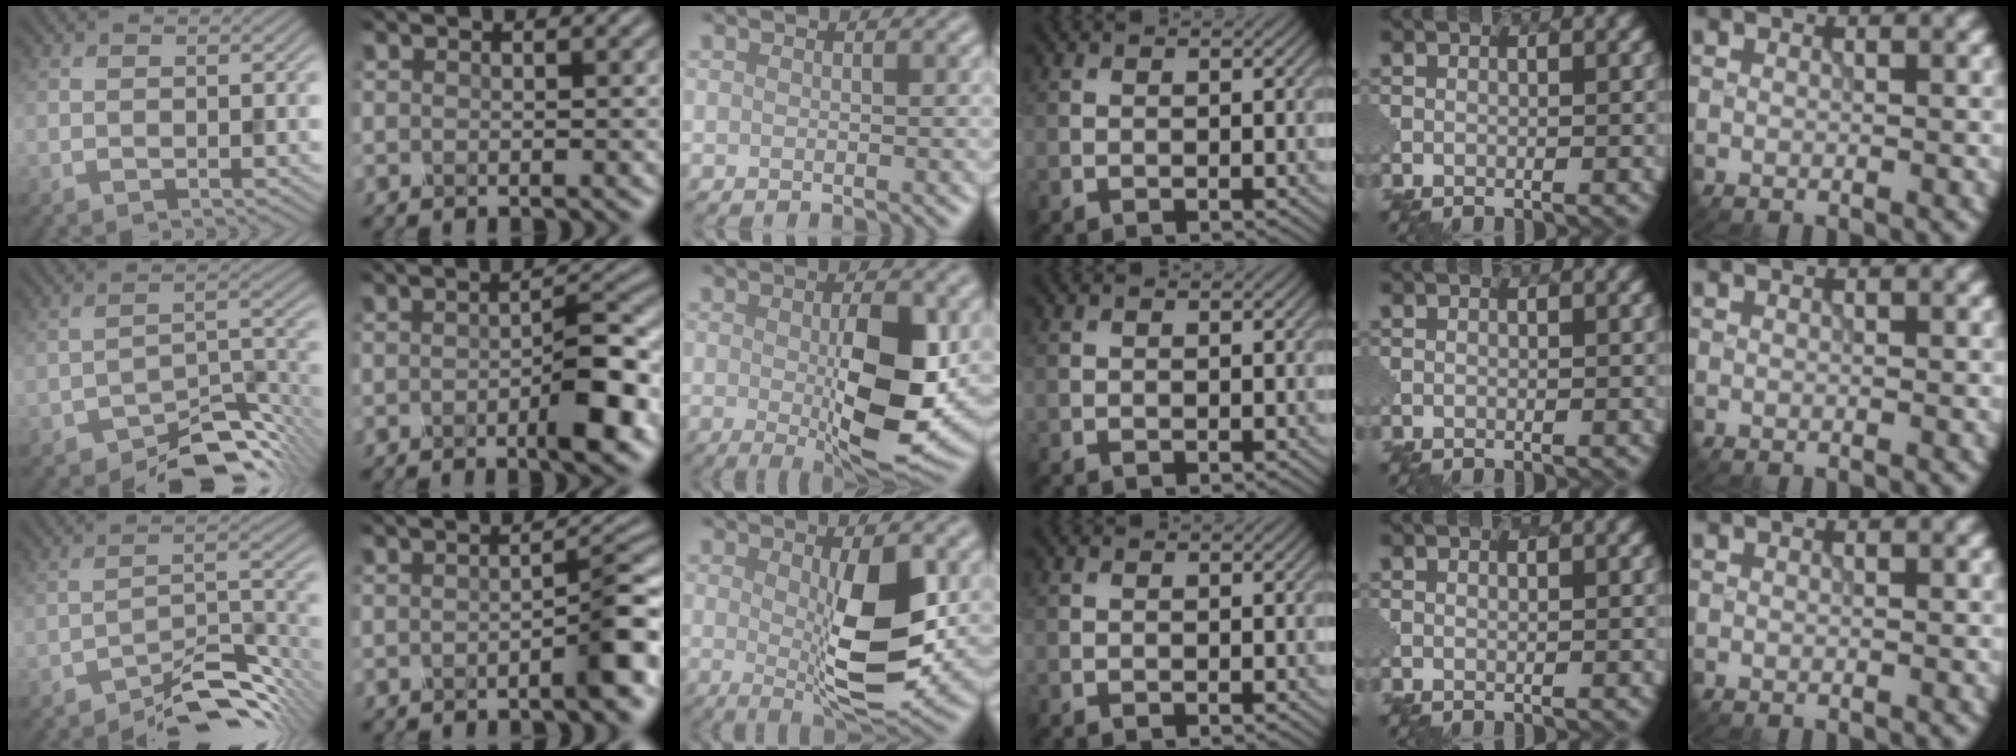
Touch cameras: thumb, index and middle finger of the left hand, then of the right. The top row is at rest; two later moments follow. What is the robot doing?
{"motion": "press", "object": "mechanical pencil"}